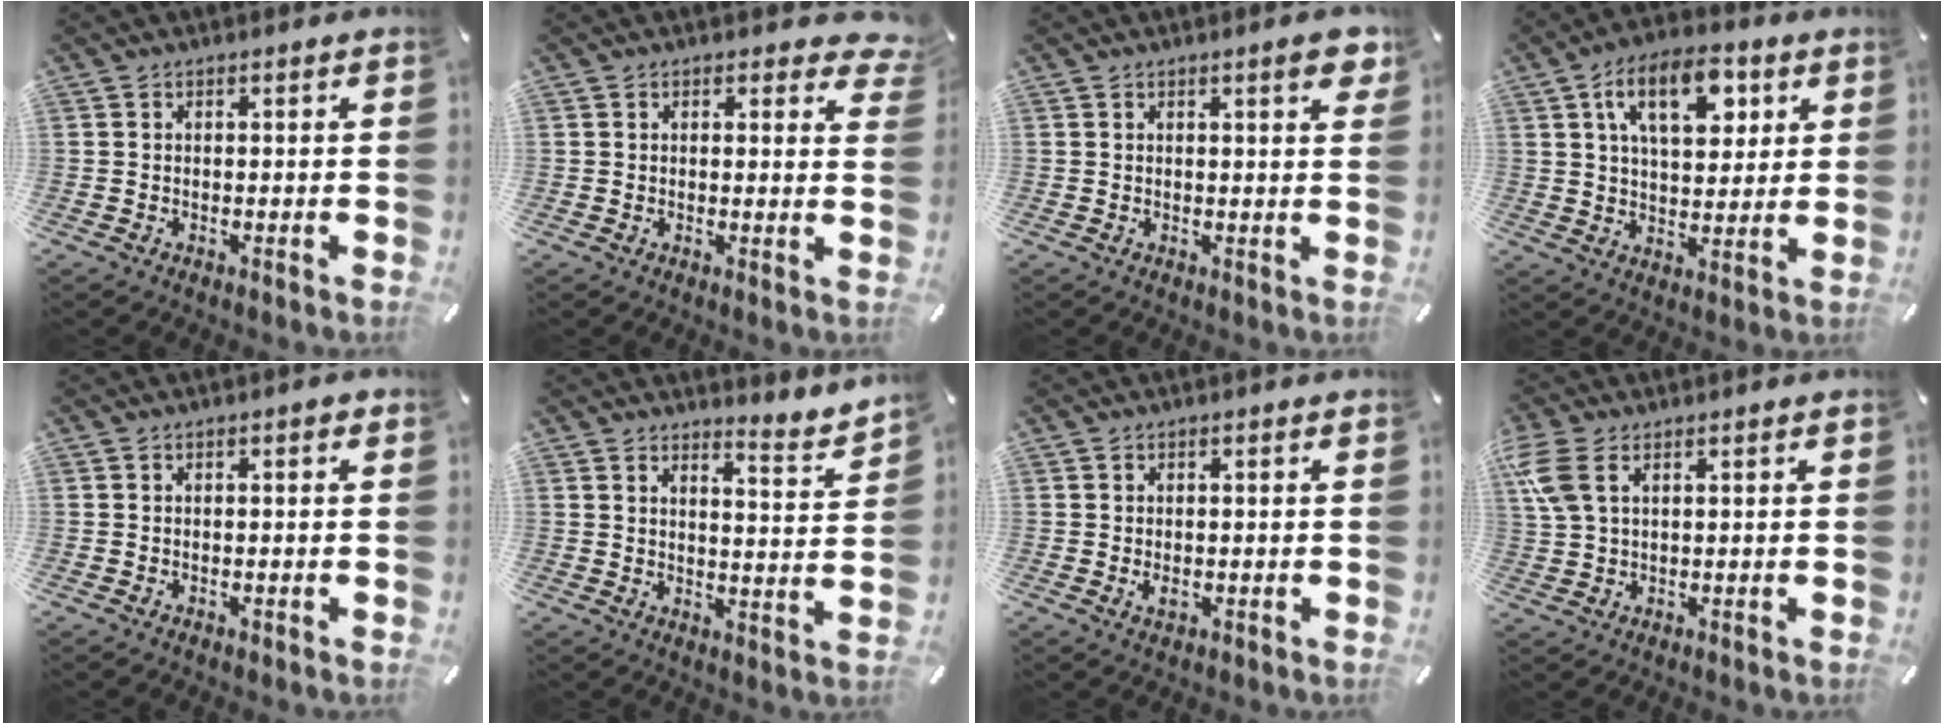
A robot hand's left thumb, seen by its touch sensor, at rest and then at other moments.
{"total": 3.3, "force": [1.9, 1.8, 2.1], "torque": [-0.021, -0.004, 0.029]}
{"total": 4.0, "force": [2.0, 0.9, 3.4], "torque": [-0.045, -0.007, 0.029]}
{"total": 14.2, "force": [6.3, 7.7, 10.1], "torque": [-0.155, -0.008, 0.106]}
{"total": 0.7, "force": [0.1, 0.4, 0.6], "torque": [-0.010, 0.004, 0.000]}
{"total": 5.3, "force": [5.0, 1.3, 1.4], "torque": [-0.017, -0.050, 0.082]}
{"total": 1.7, "force": [-0.1, 0.9, 1.4], "torque": [-0.035, -0.002, -0.005]}
{"total": 6.8, "force": [2.8, 3.8, 4.9], "torque": [-0.121, -0.004, 0.052]}